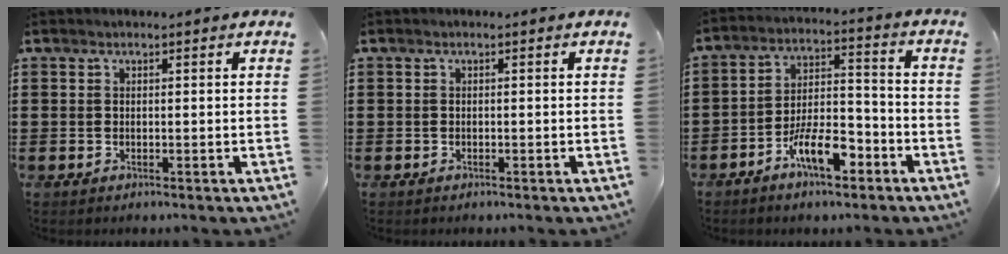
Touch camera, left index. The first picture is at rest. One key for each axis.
{"total": 0.0}
{"total": 8.9, "fx": -5.6, "fy": 3.1, "fz": 6.2, "tx": -0.122, "ty": 0.011, "tz": -0.104}